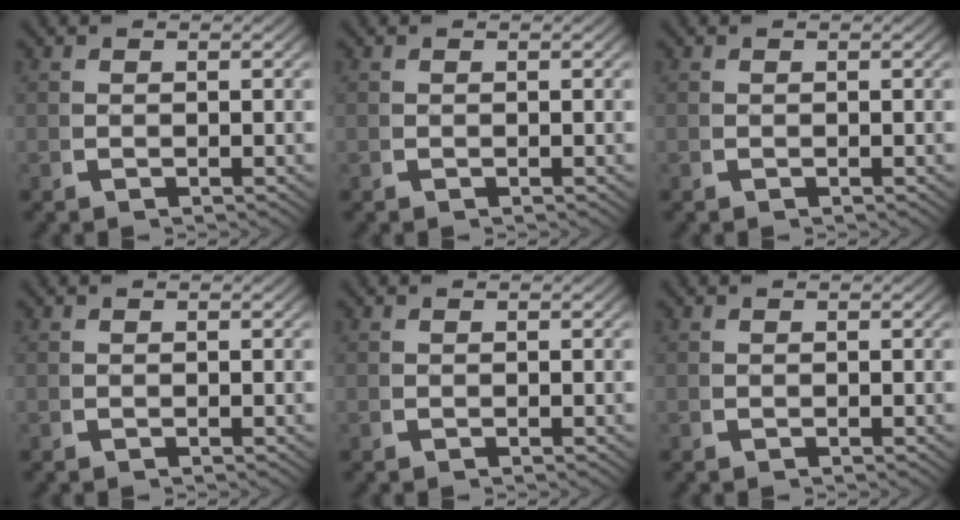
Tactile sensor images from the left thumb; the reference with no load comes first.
{"total": 0.0}
{"total": 0.0}
{"total": 0.0}
{"total": 0.0}
{"total": 0.0}